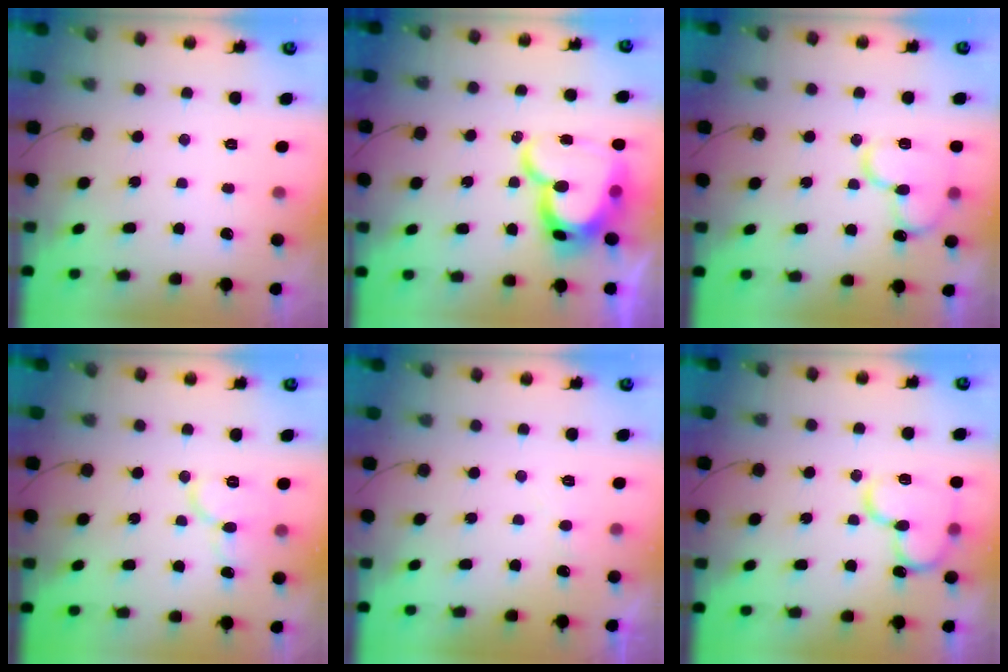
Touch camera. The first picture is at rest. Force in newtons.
{"total": 19.2, "press": 19.1, "slide": 2.0}
{"total": 13.8, "press": 13.7, "slide": 1.8}
{"total": 8.0, "press": 8.0, "slide": 0.9}
{"total": 4.0, "press": 4.0, "slide": 0.5}
{"total": 14.8, "press": 14.7, "slide": 2.3}